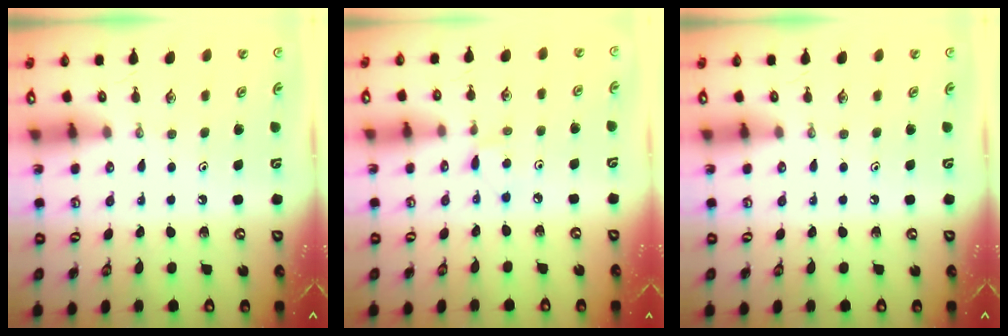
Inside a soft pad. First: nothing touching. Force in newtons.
{"total": 3.8, "press": 3.8, "slide": 0.6}
{"total": 0.0}